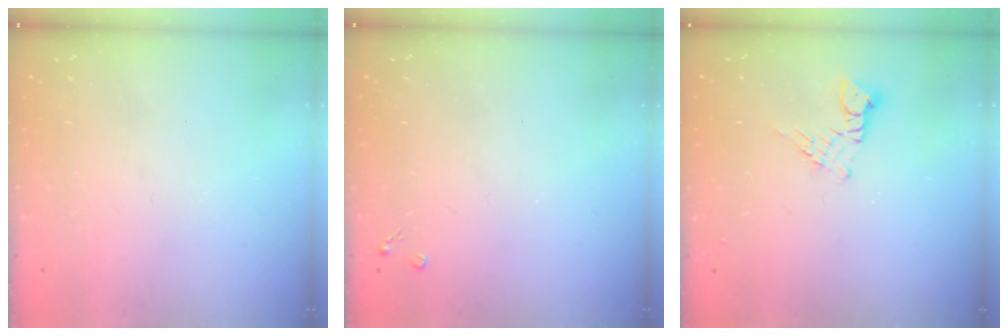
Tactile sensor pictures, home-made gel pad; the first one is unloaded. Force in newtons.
{"total": 2.1, "press": 2.1, "slide": 0.4}
{"total": 5.2, "press": 5.2, "slide": 0.5}